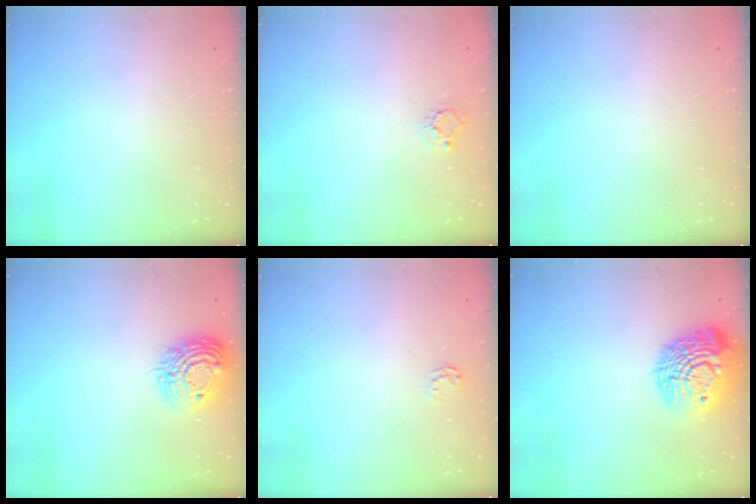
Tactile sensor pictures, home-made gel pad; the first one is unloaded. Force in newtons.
{"total": 4.4, "press": 4.4, "slide": 0.4}
{"total": 0.0}
{"total": 14.5, "press": 14.4, "slide": 1.4}
{"total": 2.6, "press": 2.6, "slide": 0.4}
{"total": 18.8, "press": 18.7, "slide": 1.5}